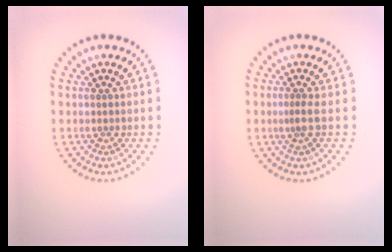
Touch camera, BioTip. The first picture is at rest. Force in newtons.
{"total": 1.0, "press": 0.6, "slide": 0.8}